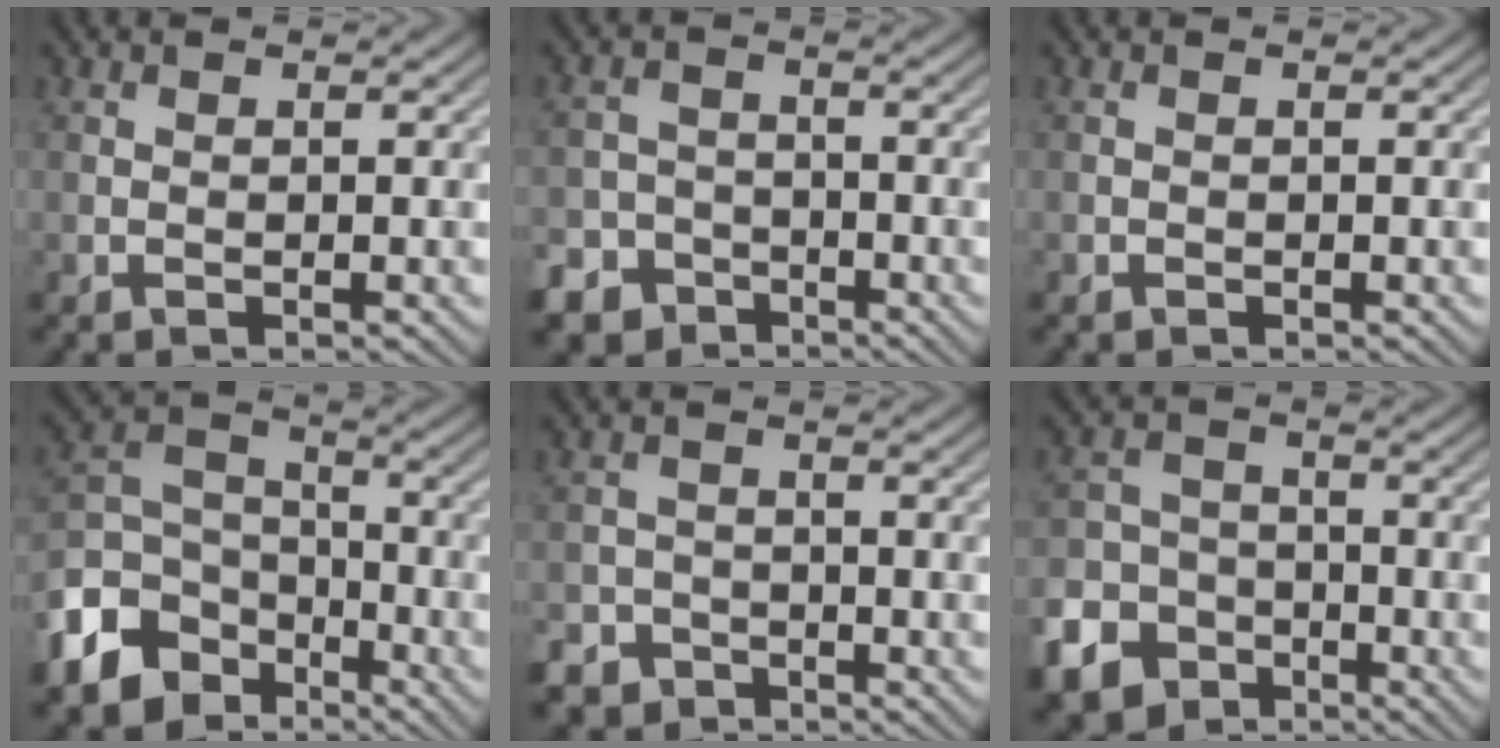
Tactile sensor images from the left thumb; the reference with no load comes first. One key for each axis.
{"total": 6.9, "fx": -4.6, "fy": 5.0, "fz": 1.0, "tx": -0.017, "ty": -0.017, "tz": -0.096}
{"total": 0.0}
{"total": 11.7, "fx": -6.7, "fy": 8.2, "fz": 5.0, "tx": -0.140, "ty": -0.019, "tz": -0.142}
{"total": 4.8, "fx": -3.6, "fy": 3.2, "fz": 0.6, "tx": 0.003, "ty": -0.004, "tz": -0.067}
{"total": 12.8, "fx": -7.2, "fy": 10.1, "fz": 3.1, "tx": -0.102, "ty": -0.058, "tz": -0.135}